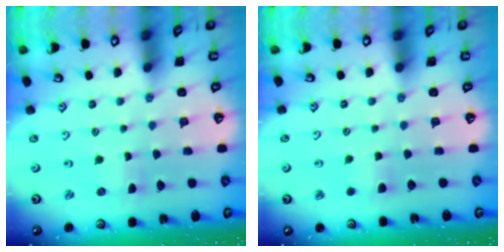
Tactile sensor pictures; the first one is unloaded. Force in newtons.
{"total": 2.4, "press": 2.4, "slide": 0.5}